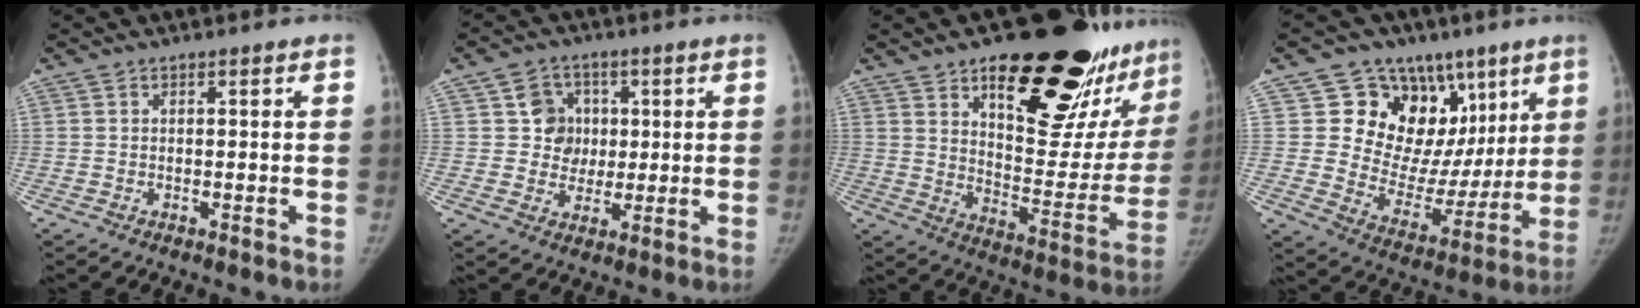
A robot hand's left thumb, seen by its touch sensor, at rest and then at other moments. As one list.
[{"total": 7.3, "force": [1.4, 6.9, 2.1], "torque": [0.010, 0.005, 0.021]}, {"total": 29.6, "force": [18.4, 11.4, 20.1], "torque": [-0.229, -0.082, 0.266]}, {"total": 20.1, "force": [9.1, 15.3, 9.3], "torque": [-0.067, -0.011, 0.154]}]